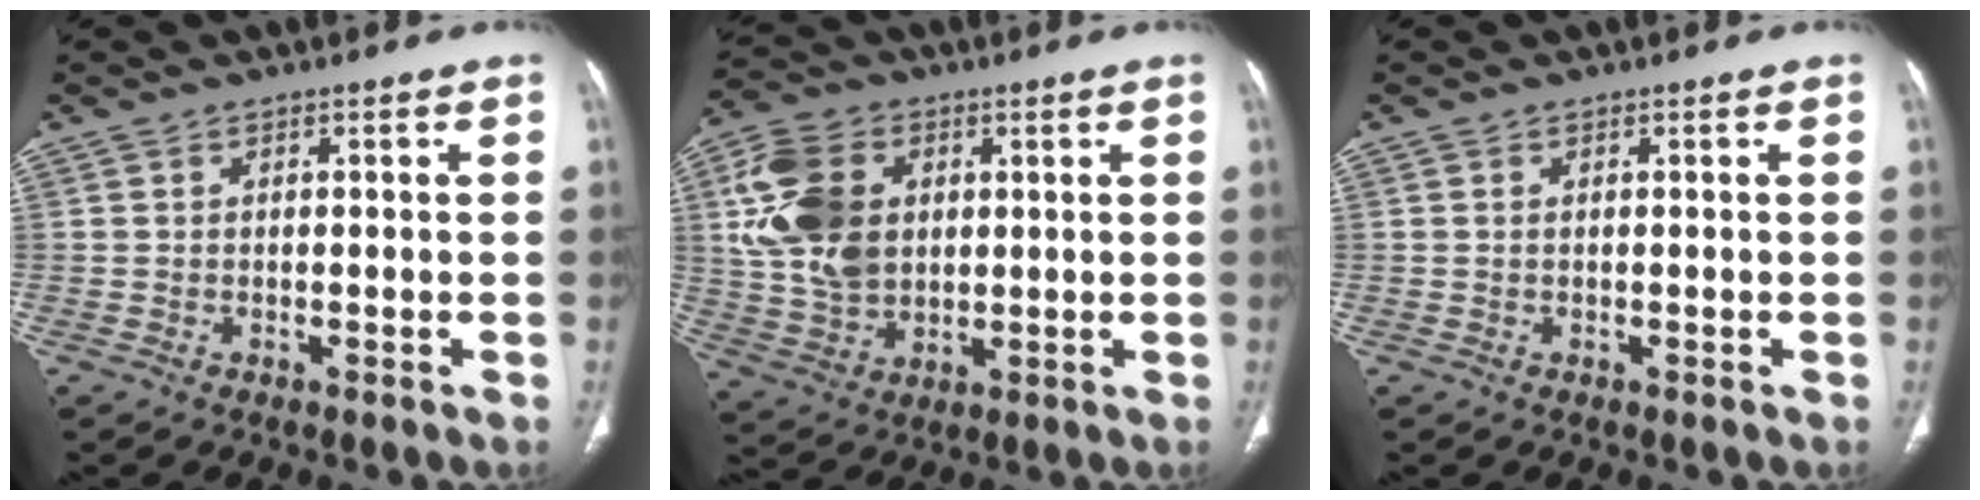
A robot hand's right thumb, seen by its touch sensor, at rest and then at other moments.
{"total": 14.3, "force": [3.0, 10.4, 9.3], "torque": [-0.166, -0.002, 0.058]}
{"total": 0.0}